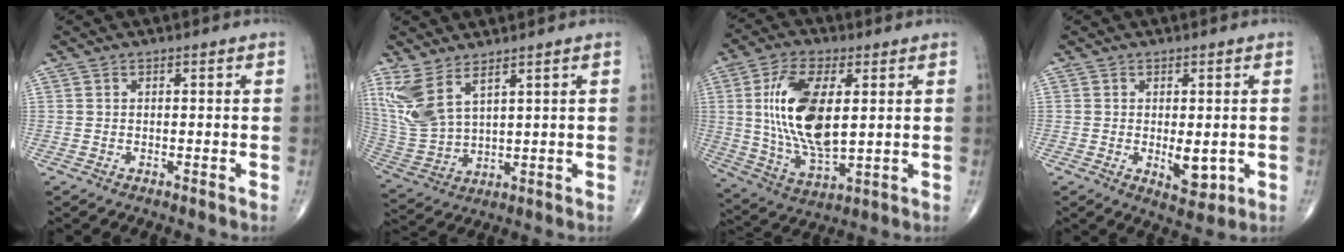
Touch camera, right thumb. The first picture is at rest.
{"total": 10.0, "force": [6.0, 4.1, 6.9], "torque": [-0.160, -0.026, 0.143]}
{"total": 17.3, "force": [2.8, 8.1, 15.0], "torque": [-0.287, -0.018, 0.059]}
{"total": 4.9, "force": [-0.6, 2.5, 4.2], "torque": [-0.048, -0.011, 0.000]}